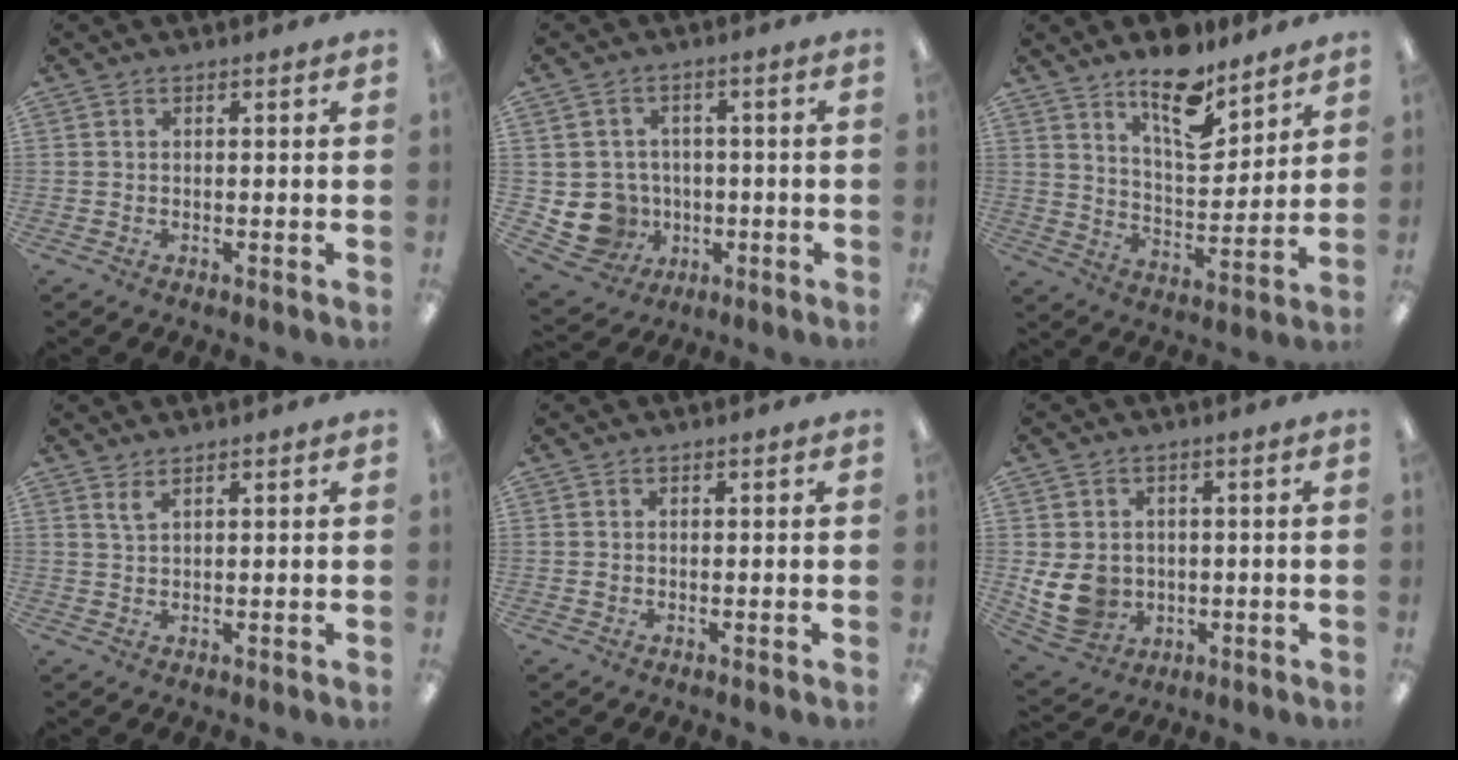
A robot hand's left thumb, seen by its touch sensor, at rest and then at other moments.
{"total": 8.8, "force": [-1.7, 8.4, 2.1], "torque": [-0.069, 0.015, -0.019]}
{"total": 13.7, "force": [10.3, 5.3, 7.2], "torque": [-0.105, -0.066, 0.180]}
{"total": 2.5, "force": [1.9, 0.9, 1.4], "torque": [-0.032, 0.000, 0.034]}
{"total": 0.7, "force": [0.1, 0.7, 0.1], "torque": [0.006, 0.002, -0.002]}
{"total": 9.8, "force": [-0.7, 8.6, 4.6], "torque": [-0.113, 0.006, -0.004]}